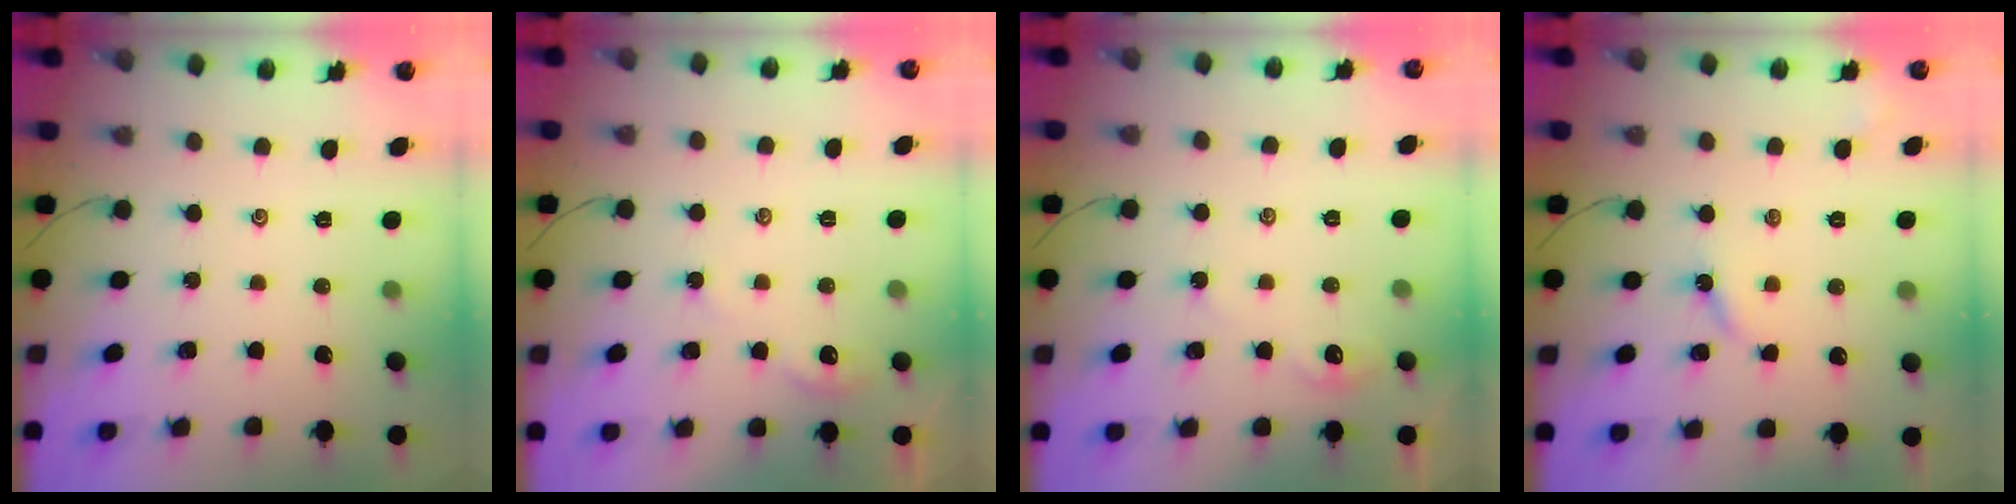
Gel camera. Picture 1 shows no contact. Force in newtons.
{"total": 1.6, "press": 1.5, "slide": 0.3}
{"total": 3.0, "press": 3.0, "slide": 0.6}
{"total": 3.7, "press": 3.7, "slide": 0.5}